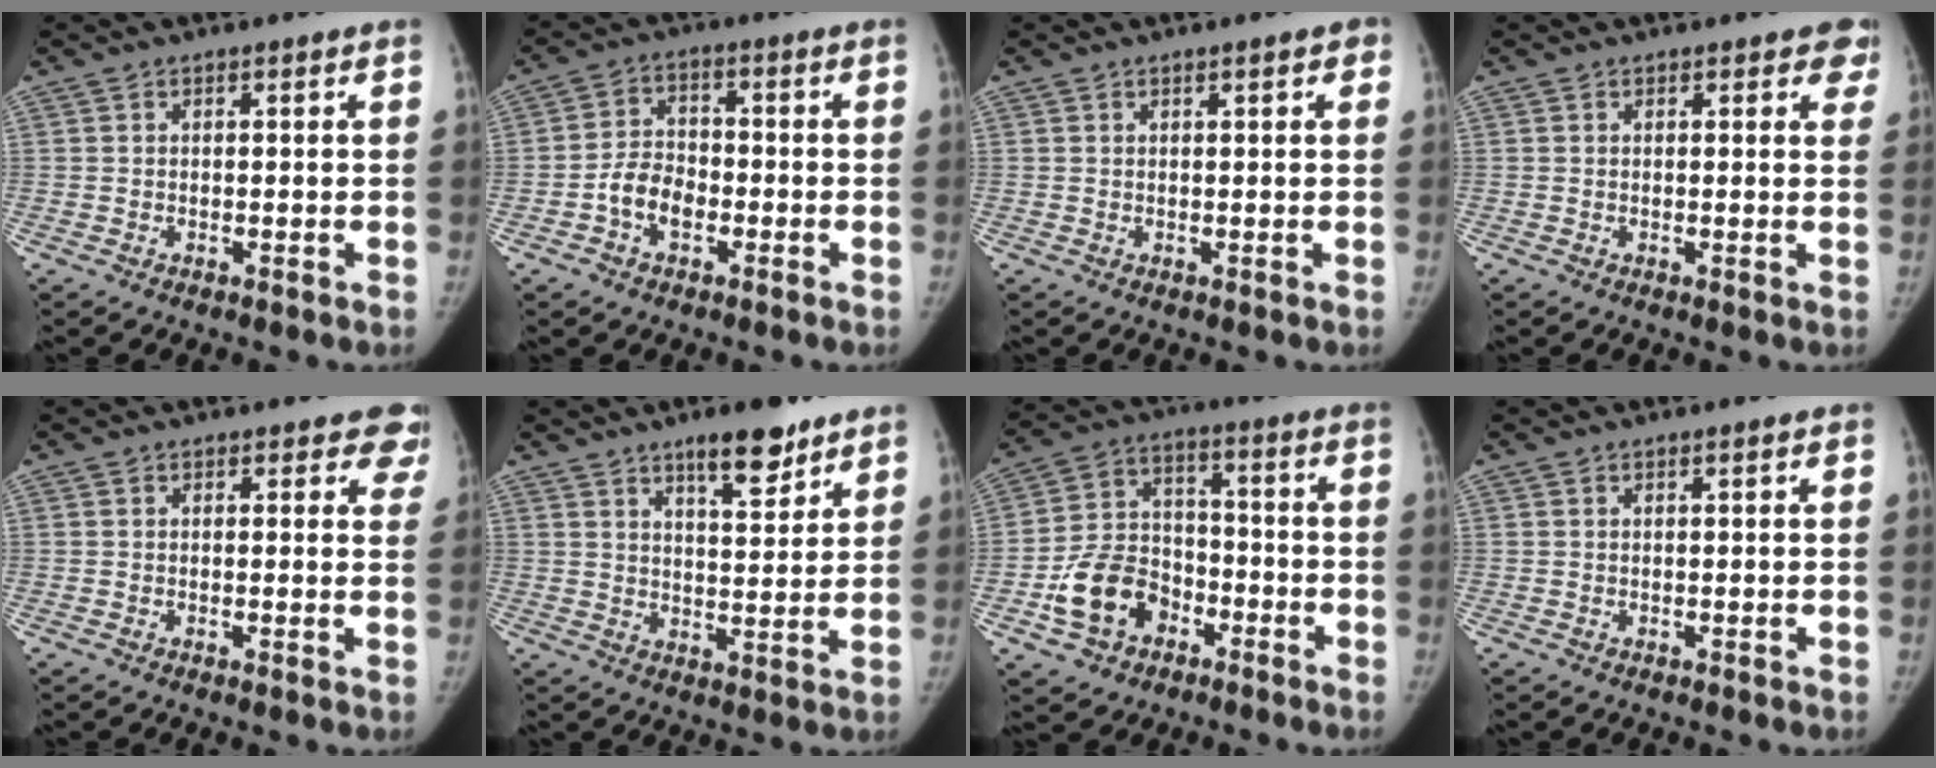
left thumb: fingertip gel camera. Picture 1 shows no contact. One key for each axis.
{"total": 6.5, "fx": -2.4, "fy": 4.4, "fz": 4.1, "tx": -0.061, "ty": 0.024, "tz": -0.051}
{"total": 1.9, "fx": 0.9, "fy": 0.5, "fz": 1.6, "tx": -0.016, "ty": 0.002, "tz": 0.009}
{"total": 3.6, "fx": 2.5, "fy": 1.8, "fz": 1.8, "tx": 0.013, "ty": -0.006, "tz": 0.016}
{"total": 5.2, "fx": 4.2, "fy": 2.6, "fz": 1.6, "tx": 0.026, "ty": -0.017, "tz": 0.027}
{"total": 9.2, "fx": 6.5, "fy": 2.9, "fz": 5.9, "tx": -0.067, "ty": -0.042, "tz": 0.100}
{"total": 12.6, "fx": -5.5, "fy": 9.4, "fz": 6.4, "tx": -0.092, "ty": 0.038, "tz": -0.097}
{"total": 0.6, "fx": 0.3, "fy": 0.0, "fz": 0.5, "tx": -0.007, "ty": 0.001, "tz": 0.004}